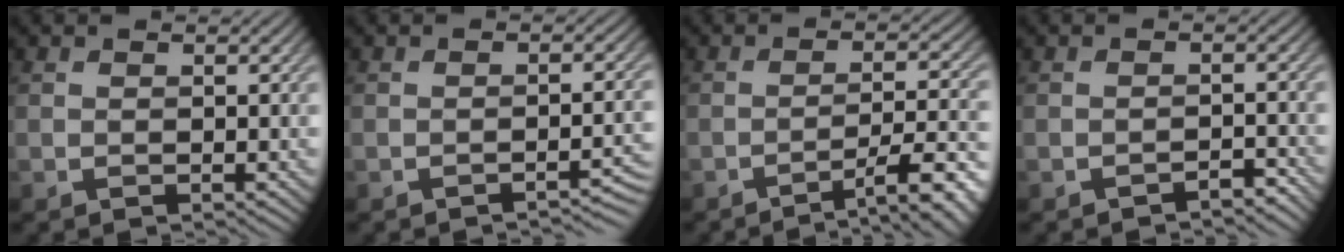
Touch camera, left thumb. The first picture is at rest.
{"total": 3.1, "force": [-2.1, 0.4, 2.2], "torque": [-0.026, 0.009, -0.036]}
{"total": 9.3, "force": [-5.8, 1.8, 7.0], "torque": [-0.115, 0.011, -0.080]}
{"total": 1.8, "force": [-1.7, 0.3, 0.6], "torque": [-0.005, 0.006, -0.024]}